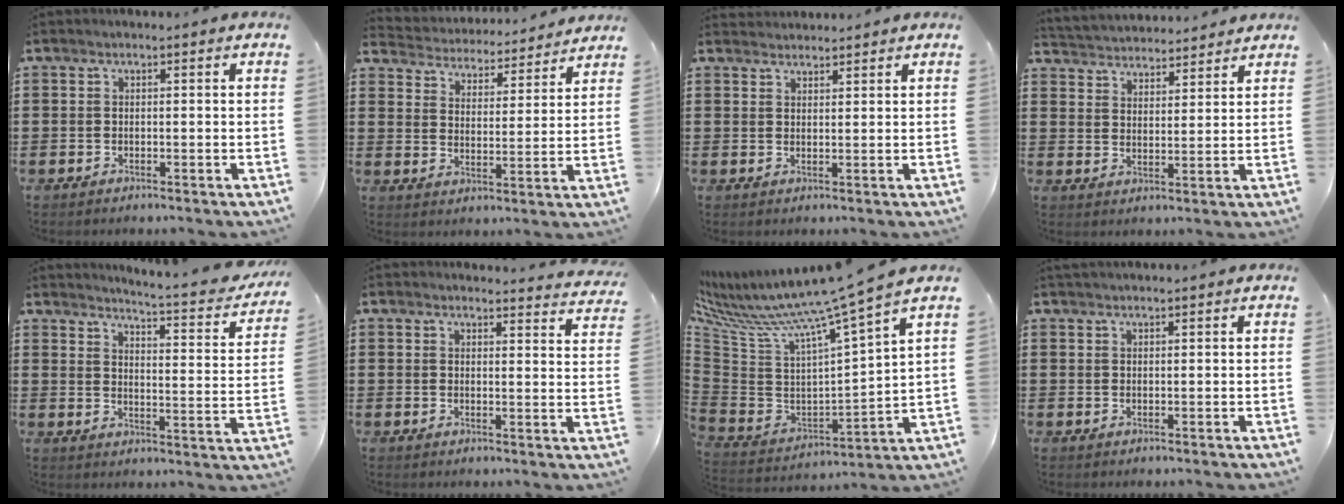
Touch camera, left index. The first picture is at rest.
{"total": 4.3, "force": [4.3, 0.2, -0.4], "torque": [-0.020, -0.035, 0.069]}
{"total": 1.9, "force": [1.8, 0.2, -0.2], "torque": [0.000, 0.000, 0.037]}
{"total": 3.8, "force": [3.7, 0.5, -0.6], "torque": [-0.007, -0.020, 0.065]}
{"total": 3.8, "force": [3.4, -0.7, 1.5], "torque": [-0.034, -0.041, 0.045]}
{"total": 3.0, "force": [3.0, 0.0, 0.3], "torque": [-0.008, -0.017, 0.054]}
{"total": 9.1, "force": [7.6, -1.5, 4.8], "torque": [-0.121, -0.074, 0.112]}
{"total": 0.9, "force": [0.9, 0.0, 0.2], "torque": [-0.006, 0.000, 0.018]}